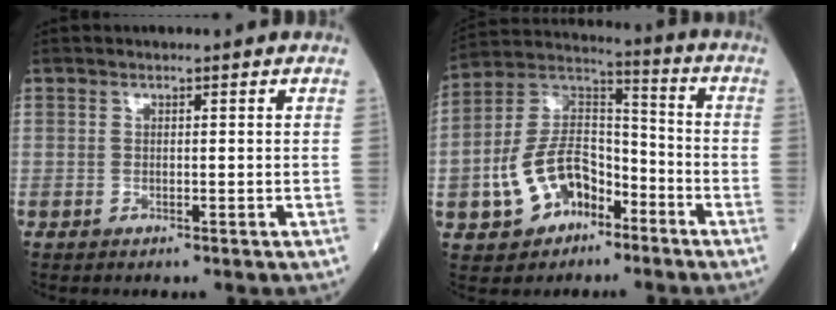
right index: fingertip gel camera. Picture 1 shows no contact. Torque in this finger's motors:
{"motor_torque": [0.43, -0.31, 0.24, 0.13]}